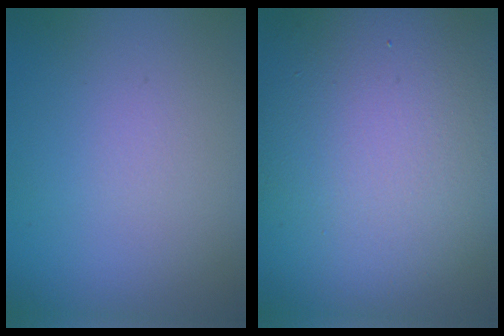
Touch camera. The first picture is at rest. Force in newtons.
{"total": 17.4, "press": 17.4, "slide": 0.9}